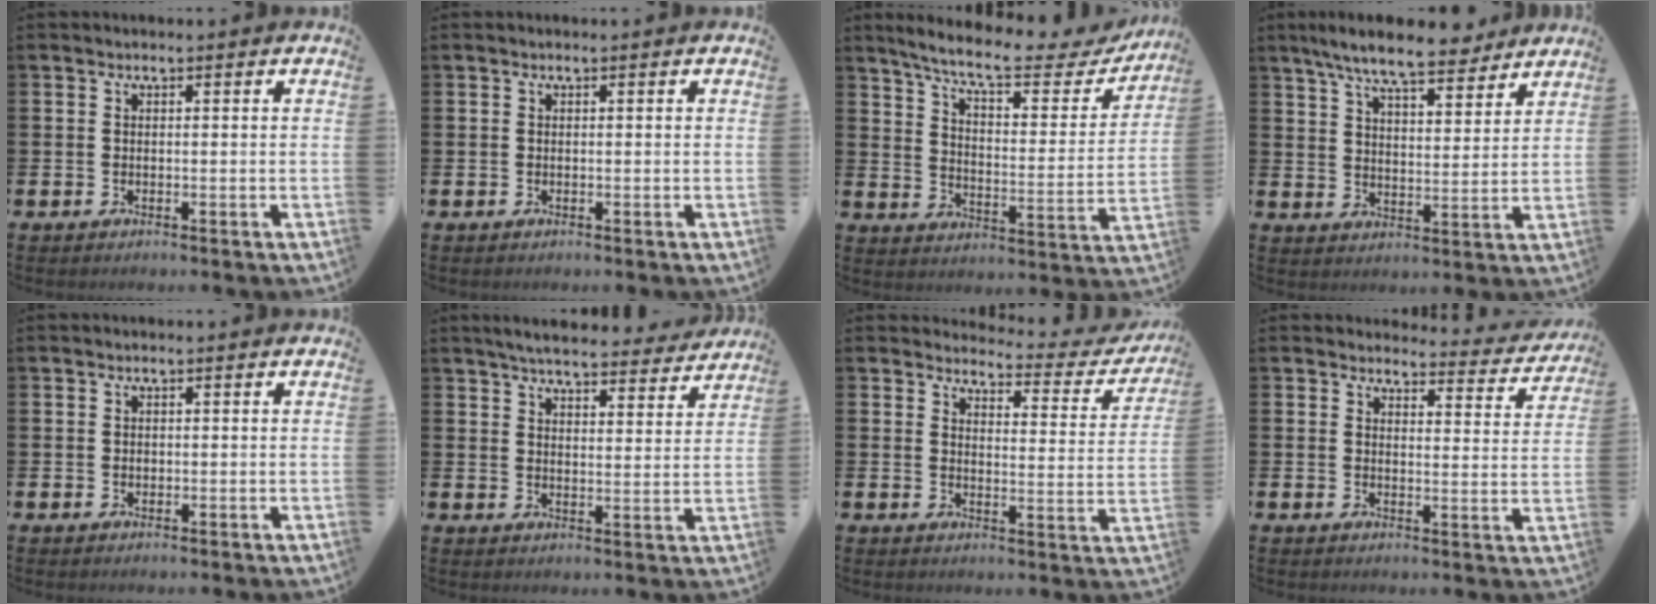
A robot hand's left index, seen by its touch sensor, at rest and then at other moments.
{"total": 0.0}
{"total": 9.3, "force": [8.0, 1.7, 4.3], "torque": [-0.109, -0.047, 0.133]}
{"total": 9.1, "force": [8.2, 1.5, 3.7], "torque": [-0.083, -0.038, 0.147]}
{"total": 0.6, "force": [0.1, 0.5, 0.2], "torque": [0.002, 0.002, -0.002]}
{"total": 5.6, "force": [5.4, 0.7, 1.4], "torque": [-0.030, -0.032, 0.093]}
{"total": 3.0, "force": [2.7, 1.1, 0.6], "torque": [-0.013, -0.032, 0.036]}
{"total": 3.0, "force": [2.9, 0.7, 0.2], "torque": [-0.002, -0.029, 0.044]}